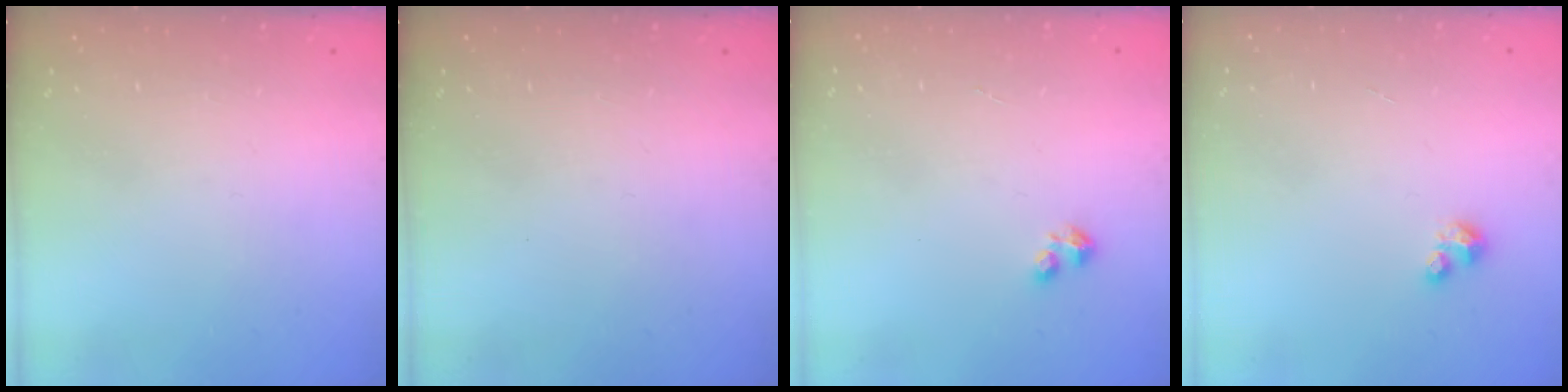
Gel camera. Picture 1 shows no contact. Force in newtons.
{"total": 0.0}
{"total": 1.8, "press": 1.8, "slide": 0.4}
{"total": 2.5, "press": 2.5, "slide": 0.3}